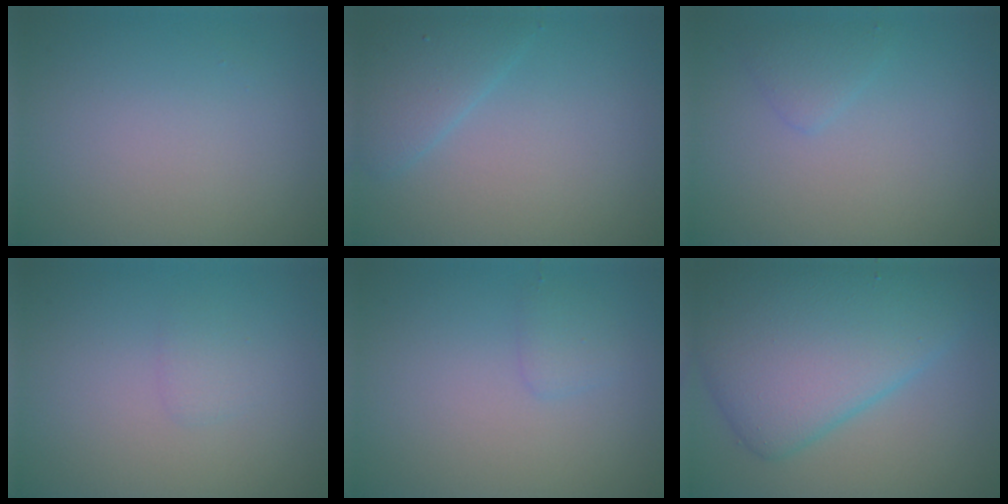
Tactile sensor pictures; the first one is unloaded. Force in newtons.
{"total": 2.6, "press": 2.6, "slide": 0.2}
{"total": 1.3, "press": 1.3, "slide": 0.1}
{"total": 0.9, "press": 0.9, "slide": 0.1}
{"total": 1.1, "press": 1.1, "slide": 0.1}
{"total": 9.4, "press": 9.4, "slide": 0.1}